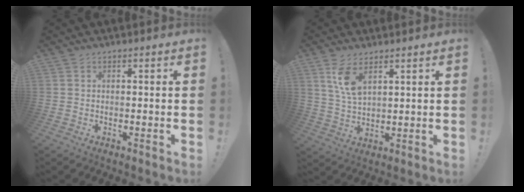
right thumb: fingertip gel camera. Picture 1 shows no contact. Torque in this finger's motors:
{"motor_torque": [-0.38, 0.66, -0.10, 0.34, 0.25]}